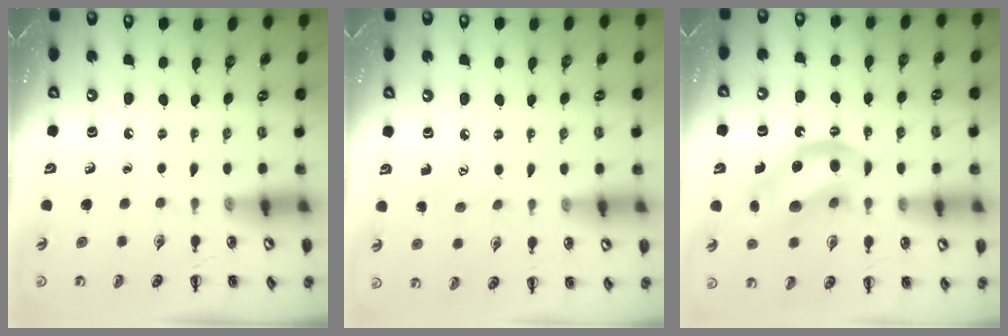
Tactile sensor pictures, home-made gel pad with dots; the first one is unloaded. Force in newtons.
{"total": 5.6, "press": 5.4, "slide": 1.5}
{"total": 14.0, "press": 13.5, "slide": 3.6}